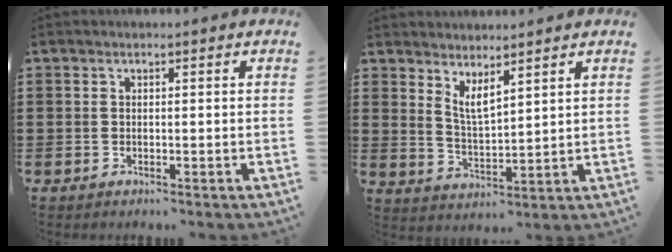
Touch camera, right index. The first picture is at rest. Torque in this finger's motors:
{"motor_torque": [-0.09, 0.38, 0.05, 0.01]}